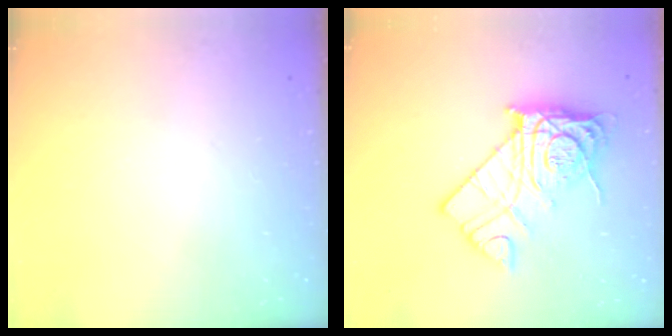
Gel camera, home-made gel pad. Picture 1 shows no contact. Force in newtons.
{"total": 16.3, "press": 16.3, "slide": 1.6}